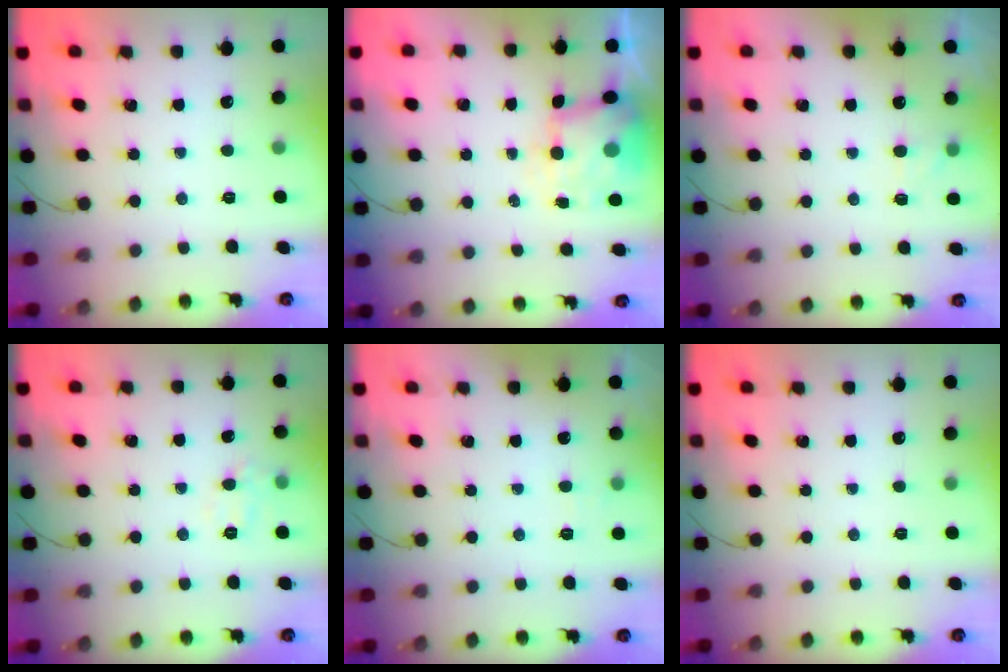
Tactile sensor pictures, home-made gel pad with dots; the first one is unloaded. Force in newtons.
{"total": 6.6, "press": 6.4, "slide": 1.4}
{"total": 2.7, "press": 2.5, "slide": 1.1}
{"total": 7.4, "press": 7.2, "slide": 1.7}
{"total": 2.6, "press": 2.1, "slide": 1.5}
{"total": 0.0}